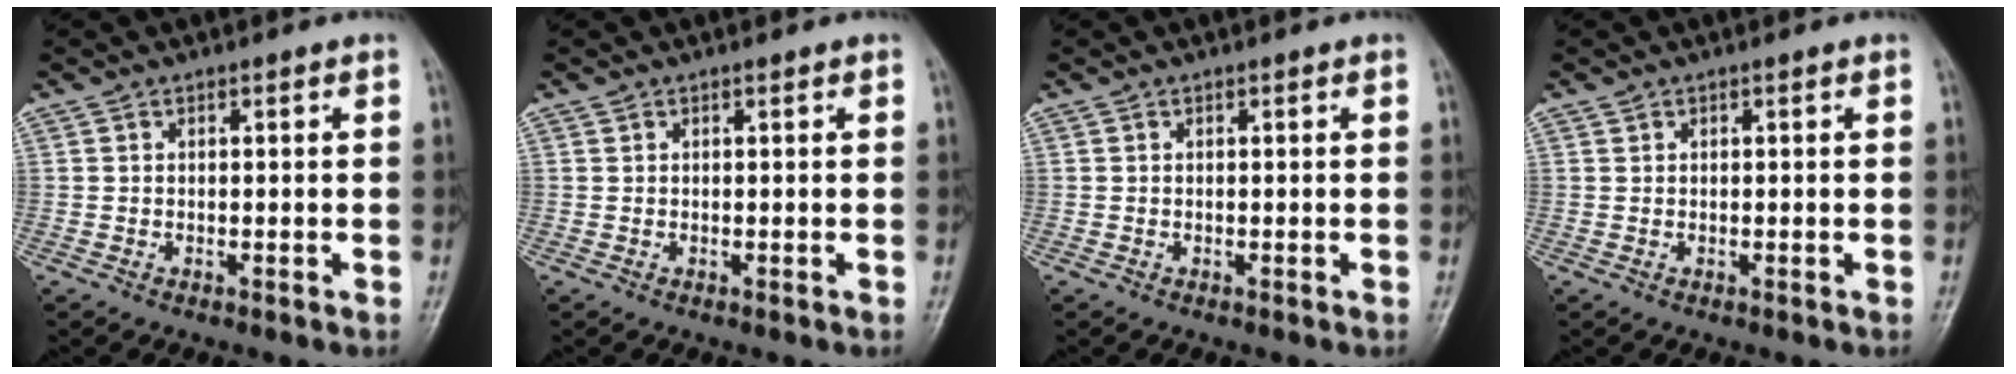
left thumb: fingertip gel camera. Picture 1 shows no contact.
{"total": 0.0}
{"total": 0.0}
{"total": 0.0}